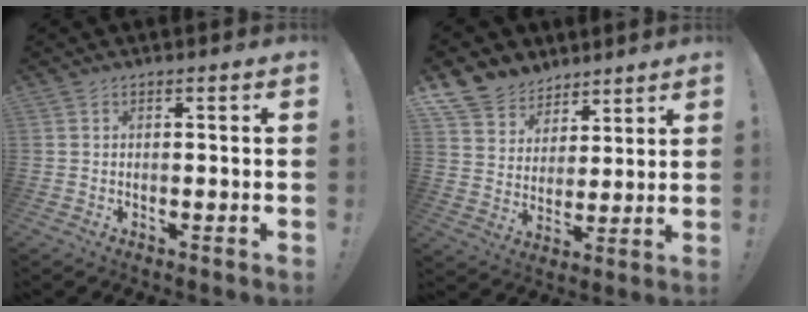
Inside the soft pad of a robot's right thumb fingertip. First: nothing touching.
{"total": 10.4, "force": [7.7, 6.9, 1.3], "torque": [-0.031, -0.060, 0.156]}